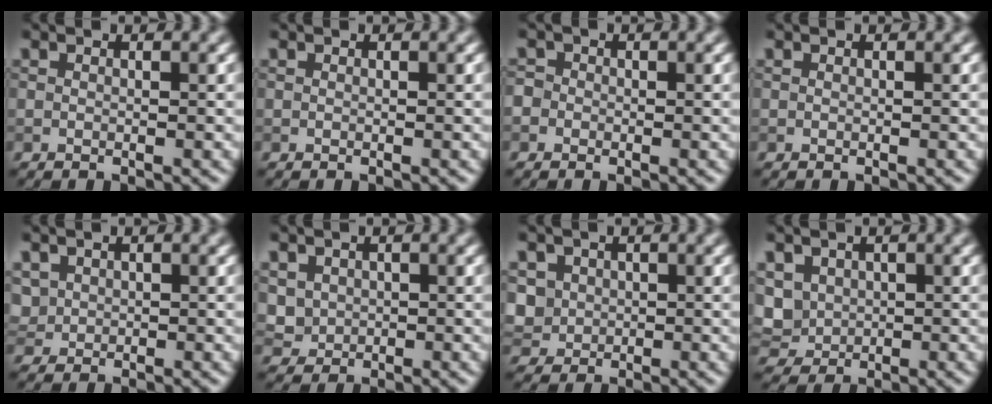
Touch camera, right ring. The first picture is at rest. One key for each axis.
{"total": 0.0}
{"total": 1.7, "fx": -0.1, "fy": 1.6, "fz": 0.5, "tx": 0.005, "ty": 0.007, "tz": -0.013}
{"total": 0.0}
{"total": 1.5, "fx": 0.5, "fy": 1.3, "fz": 0.5, "tx": -0.013, "ty": -0.002, "tz": 0.016}
{"total": 2.2, "fx": 0.6, "fy": 2.0, "fz": 0.8, "tx": -0.026, "ty": -0.010, "tz": 0.023}
{"total": 2.9, "fx": 0.5, "fy": 2.7, "fz": 1.1, "tx": -0.033, "ty": -0.003, "tz": 0.015}
{"total": 4.1, "fx": 0.6, "fy": 3.4, "fz": 2.3, "tx": -0.069, "ty": -0.001, "tz": 0.016}